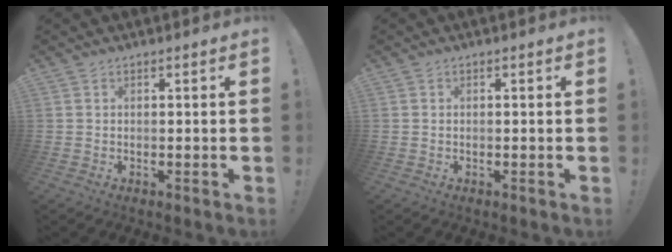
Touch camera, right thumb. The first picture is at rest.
{"total": 0.0}